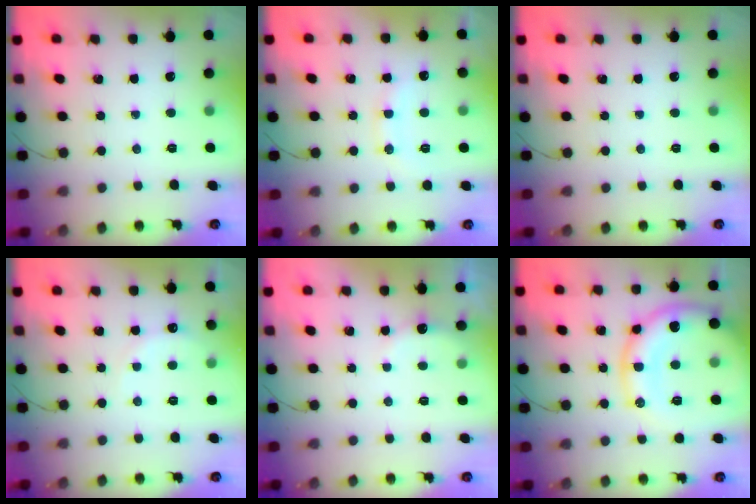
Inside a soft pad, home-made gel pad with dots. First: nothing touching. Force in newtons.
{"total": 9.8, "press": 9.7, "slide": 0.9}
{"total": 0.0}
{"total": 6.1, "press": 5.9, "slide": 1.5}
{"total": 3.0, "press": 2.9, "slide": 0.9}
{"total": 18.5, "press": 18.4, "slide": 1.5}